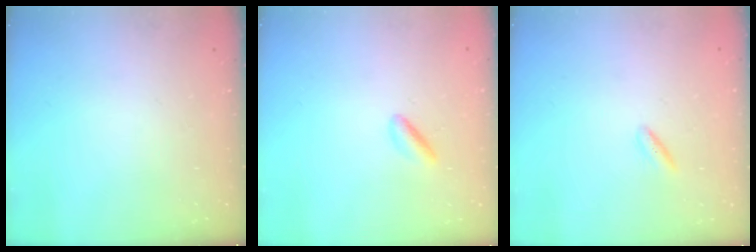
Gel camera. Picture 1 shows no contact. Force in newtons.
{"total": 2.3, "press": 2.2, "slide": 0.4}
{"total": 1.7, "press": 1.5, "slide": 0.8}